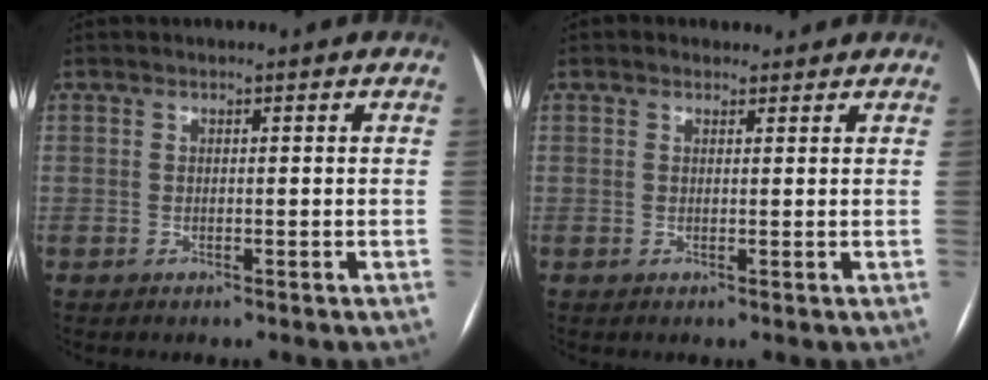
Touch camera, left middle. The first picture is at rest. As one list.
[{"total": 1.6, "force": [1.2, 1.0, 0.2], "torque": [-0.005, 0.014, 0.015]}]